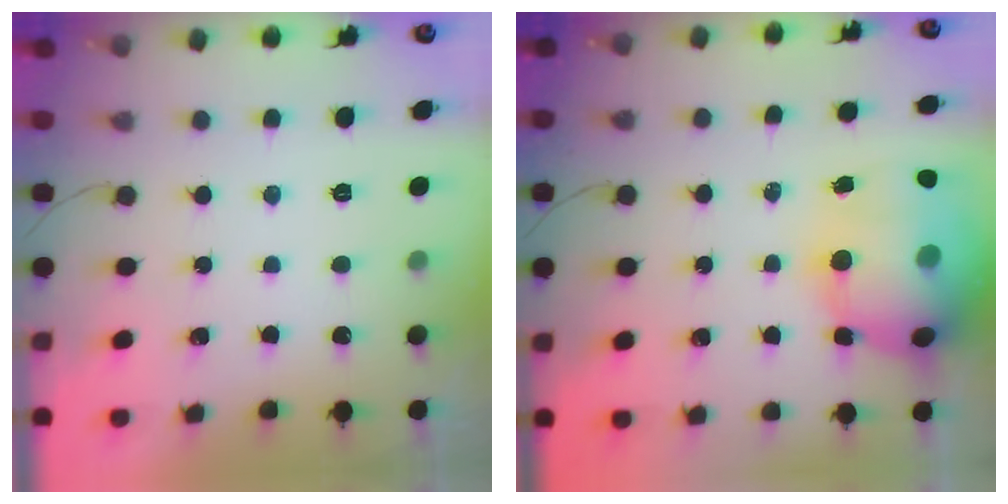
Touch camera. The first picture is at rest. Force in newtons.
{"total": 21.4, "press": 20.8, "slide": 5.2}